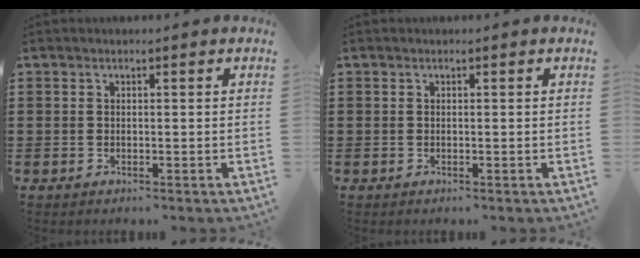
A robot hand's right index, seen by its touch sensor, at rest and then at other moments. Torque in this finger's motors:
{"motor_torque": [-0.10, 0.09, 0.00, 0.00]}